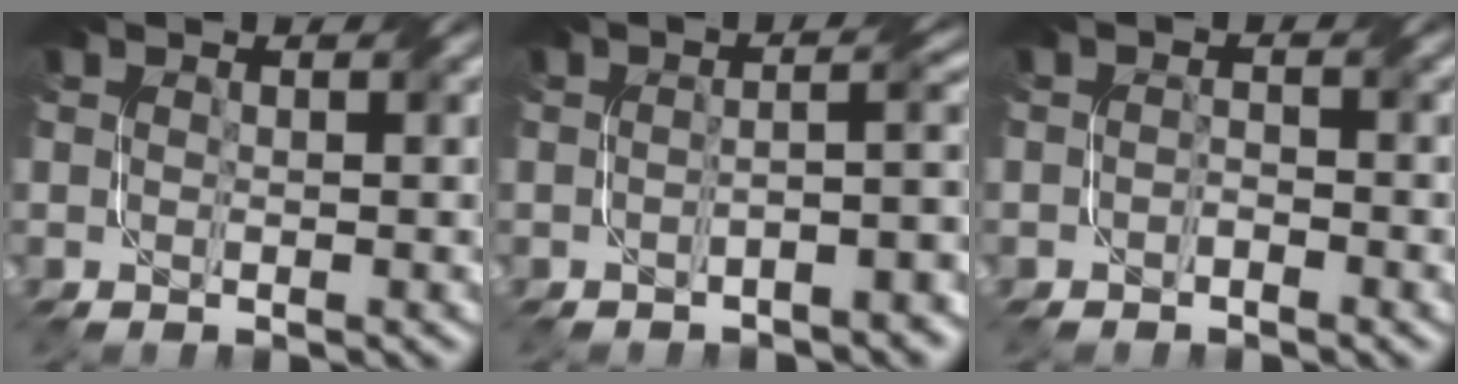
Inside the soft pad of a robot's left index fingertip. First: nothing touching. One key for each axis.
{"total": 3.8, "fx": -1.7, "fy": 0.9, "fz": 3.2, "tx": -0.043, "ty": 0.010, "tz": -0.033}
{"total": 1.0, "fx": -0.7, "fy": 0.4, "fz": 0.5, "tx": -0.010, "ty": 0.001, "tz": -0.013}